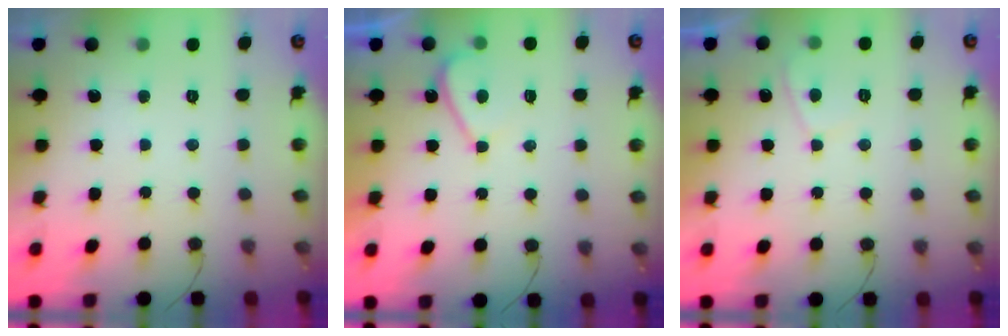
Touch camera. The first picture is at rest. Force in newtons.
{"total": 3.2, "press": 3.1, "slide": 0.6}
{"total": 2.3, "press": 2.2, "slide": 0.7}